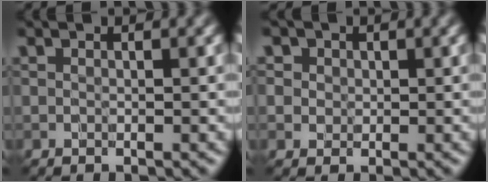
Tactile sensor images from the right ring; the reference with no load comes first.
{"total": 2.1, "force": [1.0, 1.8, 0.5], "torque": [-0.002, 0.006, 0.017]}